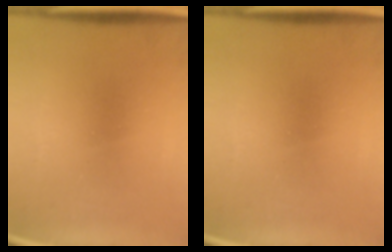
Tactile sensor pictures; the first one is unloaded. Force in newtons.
{"total": 0.0}